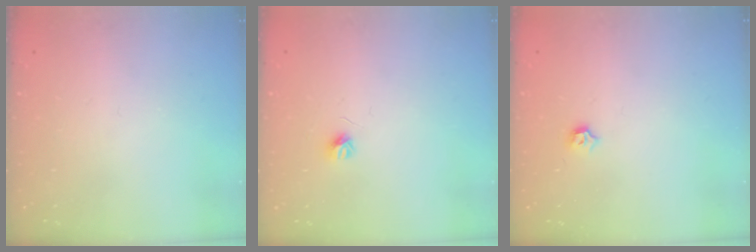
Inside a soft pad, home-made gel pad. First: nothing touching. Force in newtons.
{"total": 3.6, "press": 3.6, "slide": 0.4}
{"total": 3.4, "press": 3.3, "slide": 0.7}